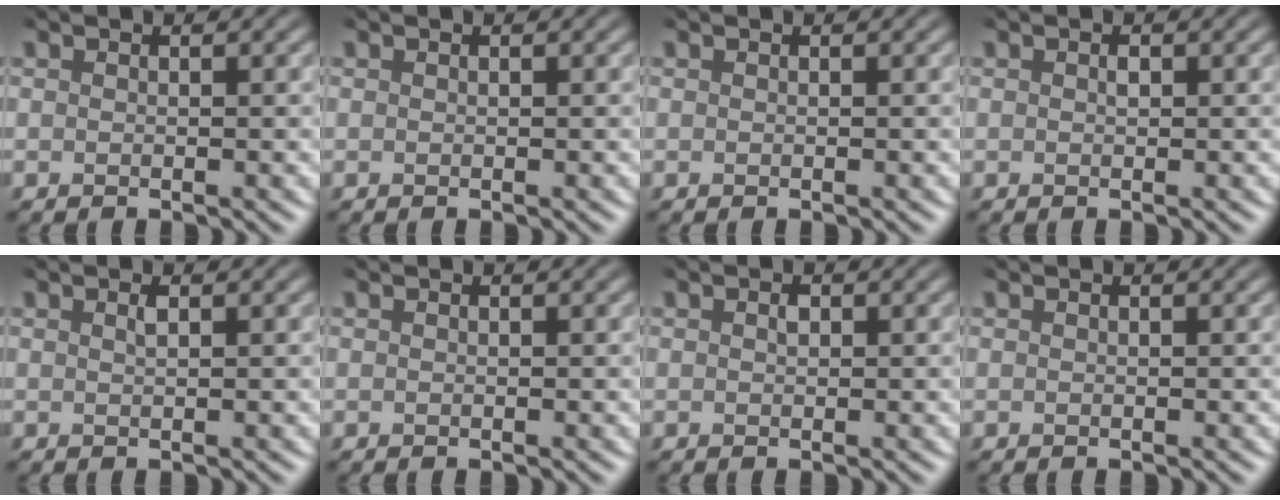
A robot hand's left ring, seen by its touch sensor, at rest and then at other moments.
{"total": 0.0}
{"total": 0.0}
{"total": 0.5, "force": [0.1, 0.3, 0.4], "torque": [-0.007, 0.000, 0.001]}
{"total": 0.7, "force": [0.3, 0.2, 0.6], "torque": [-0.011, 0.002, 0.005]}
{"total": 0.0}
{"total": 0.6, "force": [0.2, 0.4, 0.4], "torque": [-0.008, 0.001, 0.001]}
{"total": 0.0}